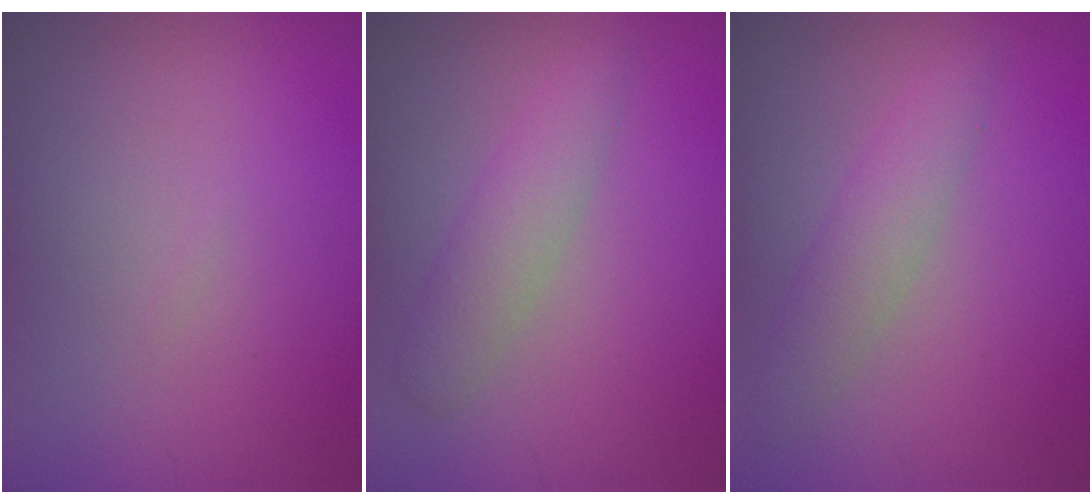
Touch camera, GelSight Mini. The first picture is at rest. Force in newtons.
{"total": 2.9, "press": 2.9, "slide": 0.1}
{"total": 2.8, "press": 2.8, "slide": 0.0}